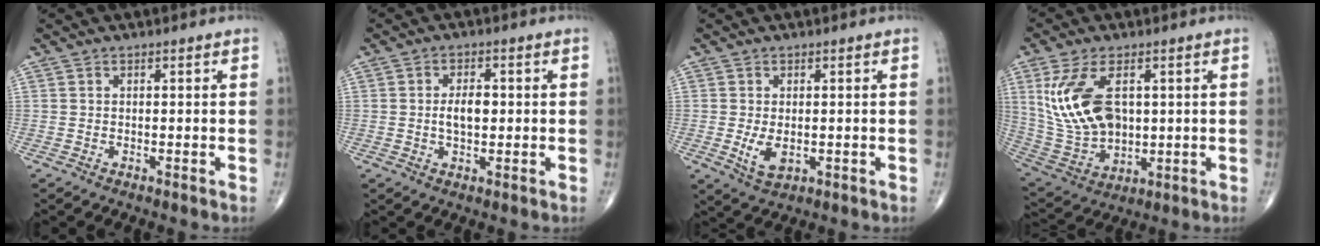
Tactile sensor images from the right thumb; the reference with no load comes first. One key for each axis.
{"total": 4.5, "fx": 0.0, "fy": 2.4, "fz": 3.8, "tx": -0.063, "ty": 0.004, "tz": -0.001}
{"total": 4.4, "fx": -0.6, "fy": 2.5, "fz": 3.6, "tx": -0.065, "ty": -0.011, "tz": -0.004}
{"total": 15.2, "fx": 3.6, "fy": 8.9, "fz": 11.8, "tx": -0.235, "ty": -0.013, "tz": 0.085}